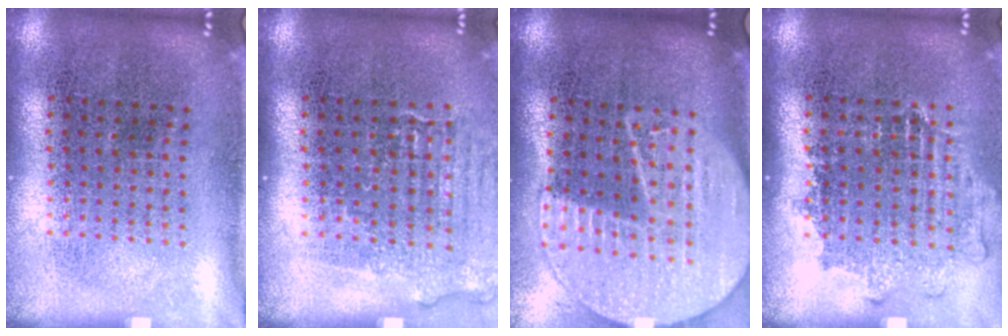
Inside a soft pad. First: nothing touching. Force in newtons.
{"total": 1.1, "press": 1.1, "slide": 0.3}
{"total": 2.1, "press": 1.8, "slide": 1.0}
{"total": 1.0, "press": 1.0, "slide": 0.4}